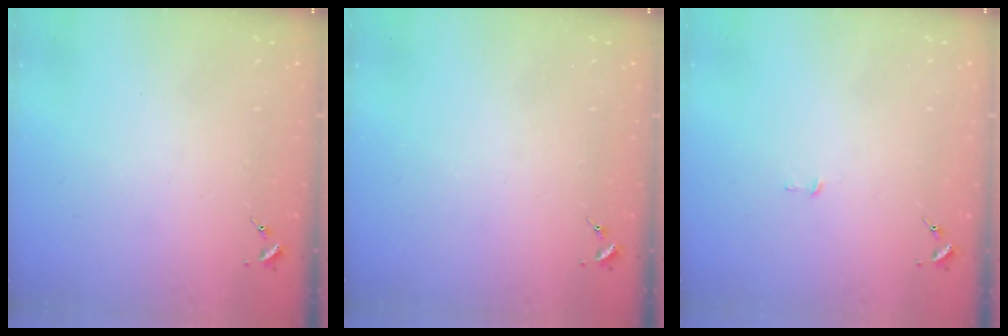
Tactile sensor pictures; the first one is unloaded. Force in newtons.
{"total": 0.0}
{"total": 2.1, "press": 2.1, "slide": 0.2}